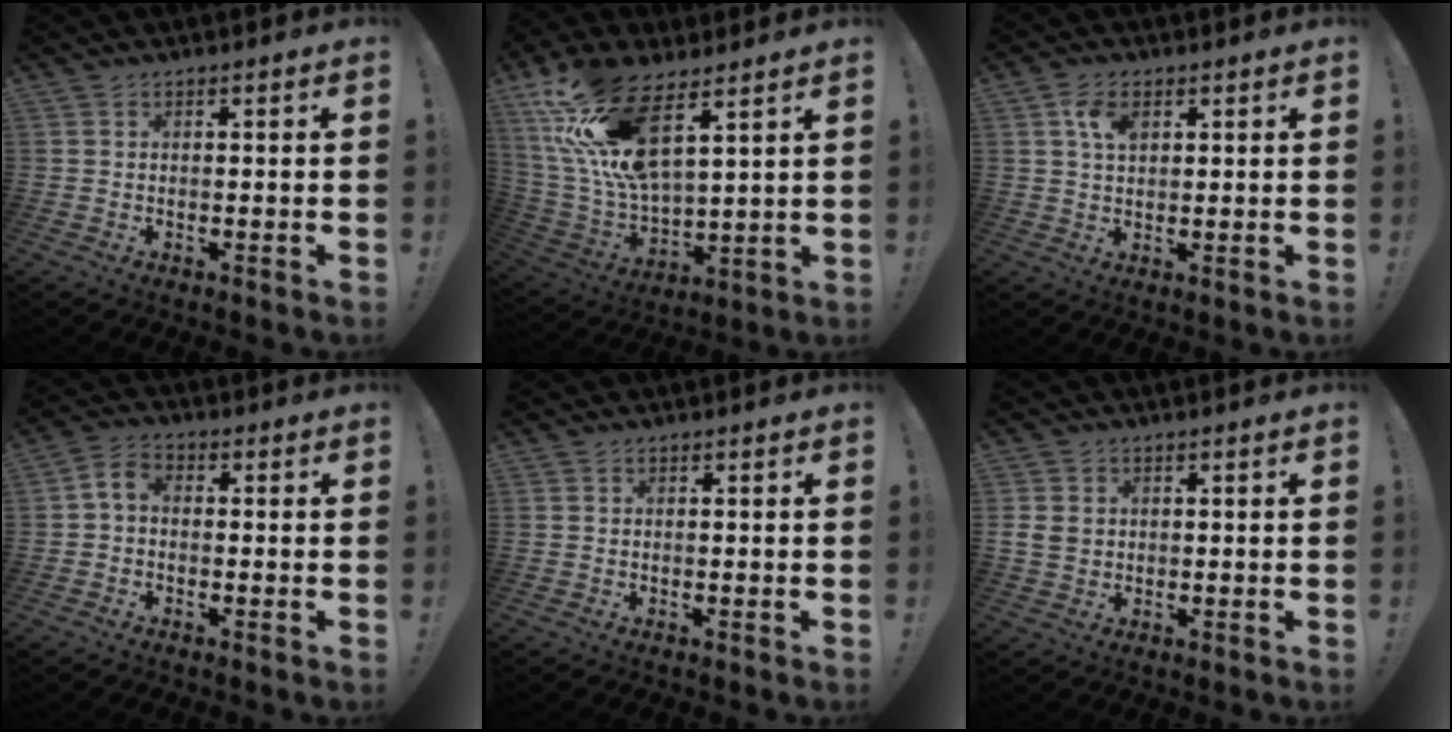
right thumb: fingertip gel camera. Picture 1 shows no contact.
{"total": 19.3, "force": [11.8, 7.6, 13.2], "torque": [-0.267, -0.069, 0.216]}
{"total": 4.3, "force": [1.9, 2.3, 3.0], "torque": [-0.050, -0.002, 0.032]}
{"total": 4.2, "force": [-0.7, 2.7, 3.1], "torque": [-0.069, 0.014, -0.011]}
{"total": 0.0}
{"total": 4.0, "force": [0.8, 3.5, 1.8], "torque": [-0.032, -0.001, 0.016]}